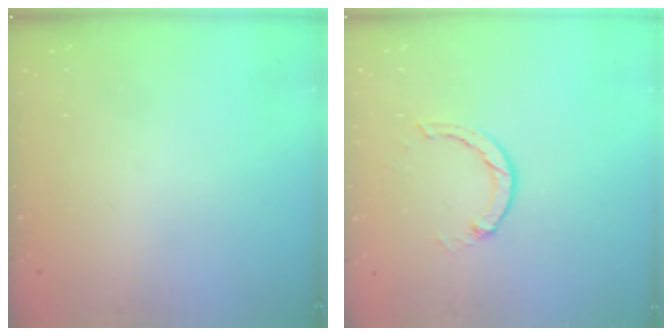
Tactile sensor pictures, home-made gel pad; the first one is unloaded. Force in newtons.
{"total": 1.3, "press": 1.2, "slide": 0.3}